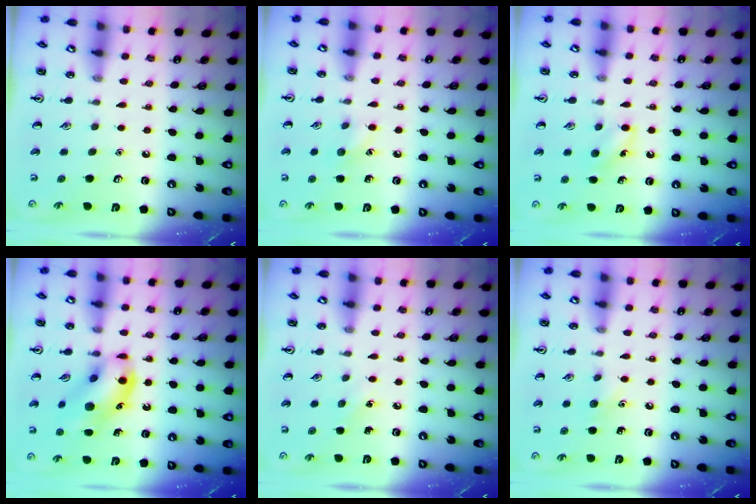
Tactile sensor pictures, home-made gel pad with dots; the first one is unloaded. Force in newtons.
{"total": 5.9, "press": 5.7, "slide": 1.7}
{"total": 6.3, "press": 6.0, "slide": 1.8}
{"total": 13.6, "press": 13.5, "slide": 1.5}
{"total": 3.7, "press": 3.5, "slide": 1.3}
{"total": 5.2, "press": 4.9, "slide": 1.7}